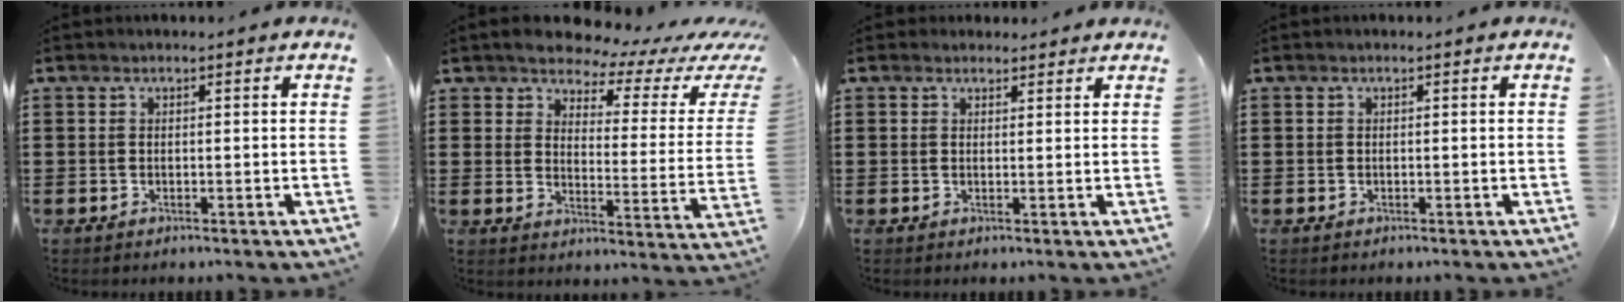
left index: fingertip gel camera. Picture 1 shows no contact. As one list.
[{"total": 4.9, "force": [4.6, 1.4, 1.0], "torque": [-0.035, -0.037, 0.074]}, {"total": 1.7, "force": [1.6, 0.7, 0.1], "torque": [-0.005, 0.005, 0.031]}, {"total": 0.0}]